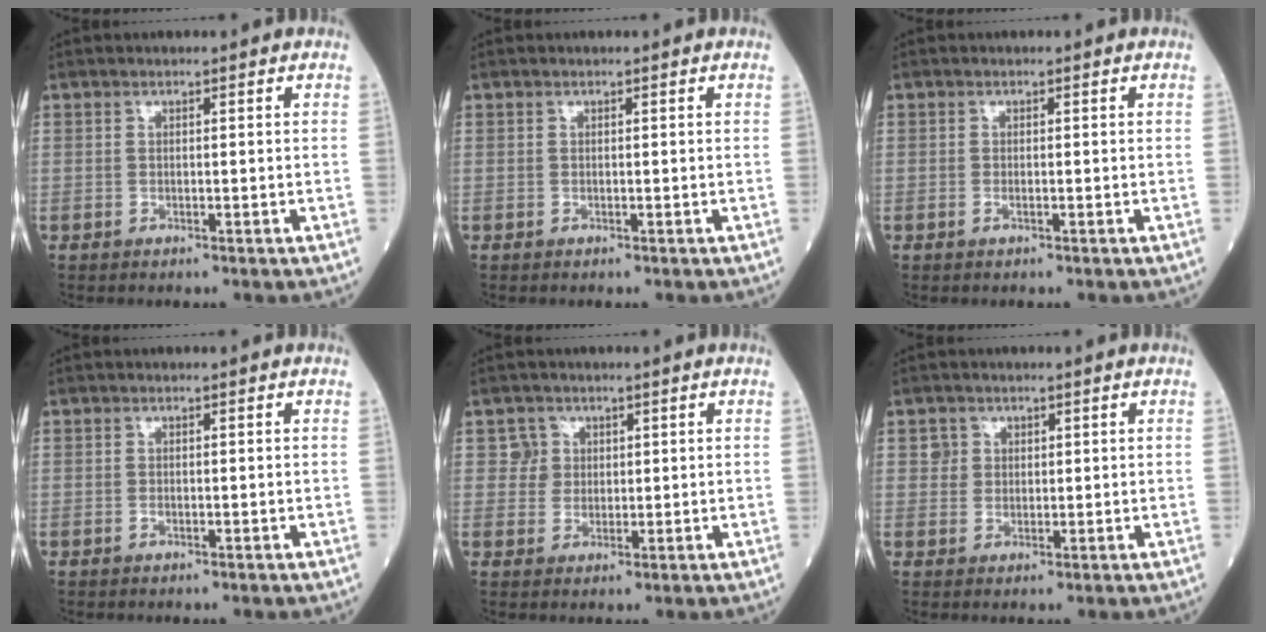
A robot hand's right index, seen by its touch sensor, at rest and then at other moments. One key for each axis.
{"total": 0.0}
{"total": 0.6, "fx": -0.2, "fy": 0.2, "fz": 0.5, "tx": -0.014, "ty": -0.002, "tz": -0.004}
{"total": 0.0}
{"total": 3.0, "fx": 1.1, "fy": 2.8, "fz": -0.1, "tx": 0.012, "ty": 0.003, "tz": 0.014}
{"total": 2.3, "fx": 0.9, "fy": 2.1, "fz": 0.1, "tx": 0.009, "ty": 0.001, "tz": 0.010}